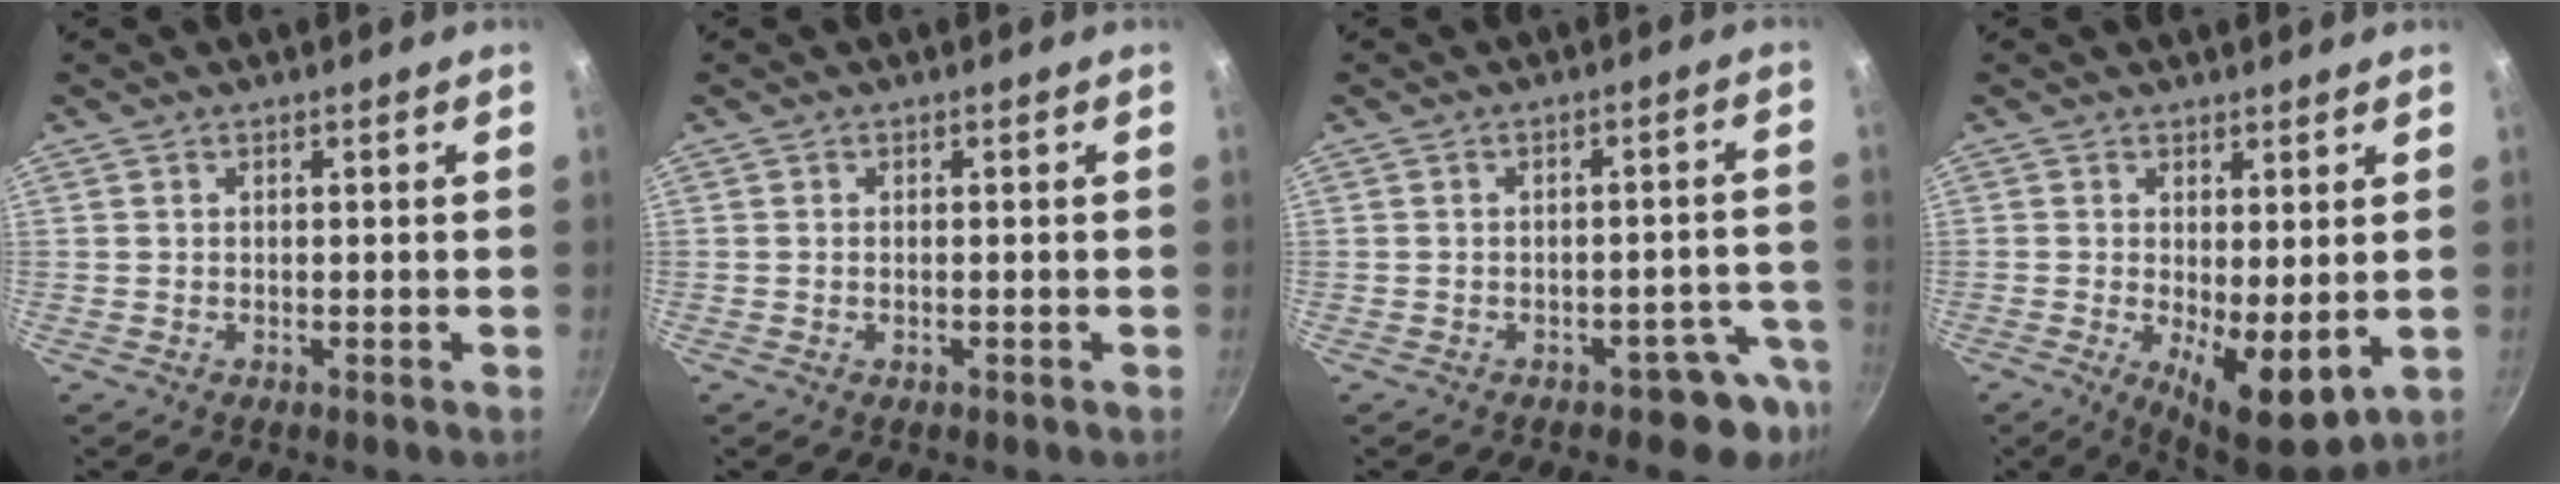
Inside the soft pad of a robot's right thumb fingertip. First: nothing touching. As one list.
[{"total": 0.6, "force": [-0.2, 0.3, 0.5], "torque": [-0.008, 0.003, -0.005]}, {"total": 5.8, "force": [-3.8, 3.4, 2.7], "torque": [0.025, 0.048, -0.039]}, {"total": 8.8, "force": [-0.3, 3.3, 8.1], "torque": [-0.108, -0.019, 0.005]}]